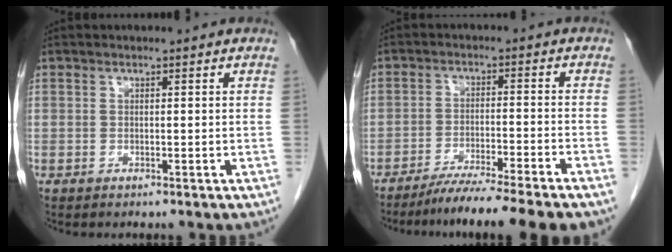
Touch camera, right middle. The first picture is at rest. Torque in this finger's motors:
{"motor_torque": [1.16, -0.97, 0.43, 0.14]}